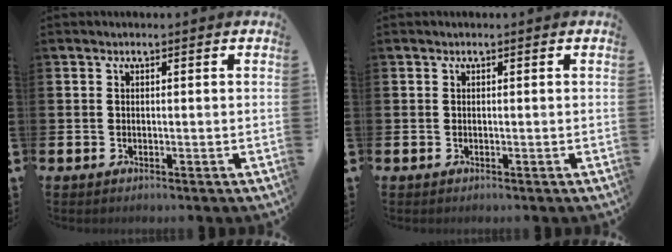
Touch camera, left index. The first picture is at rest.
{"total": 0.0}